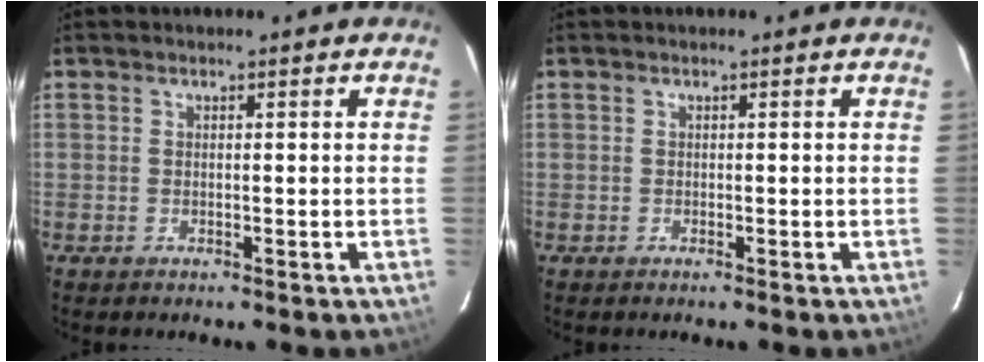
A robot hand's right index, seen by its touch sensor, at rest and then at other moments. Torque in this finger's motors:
{"motor_torque": [-0.27, 0.15, -1.05, -0.19]}